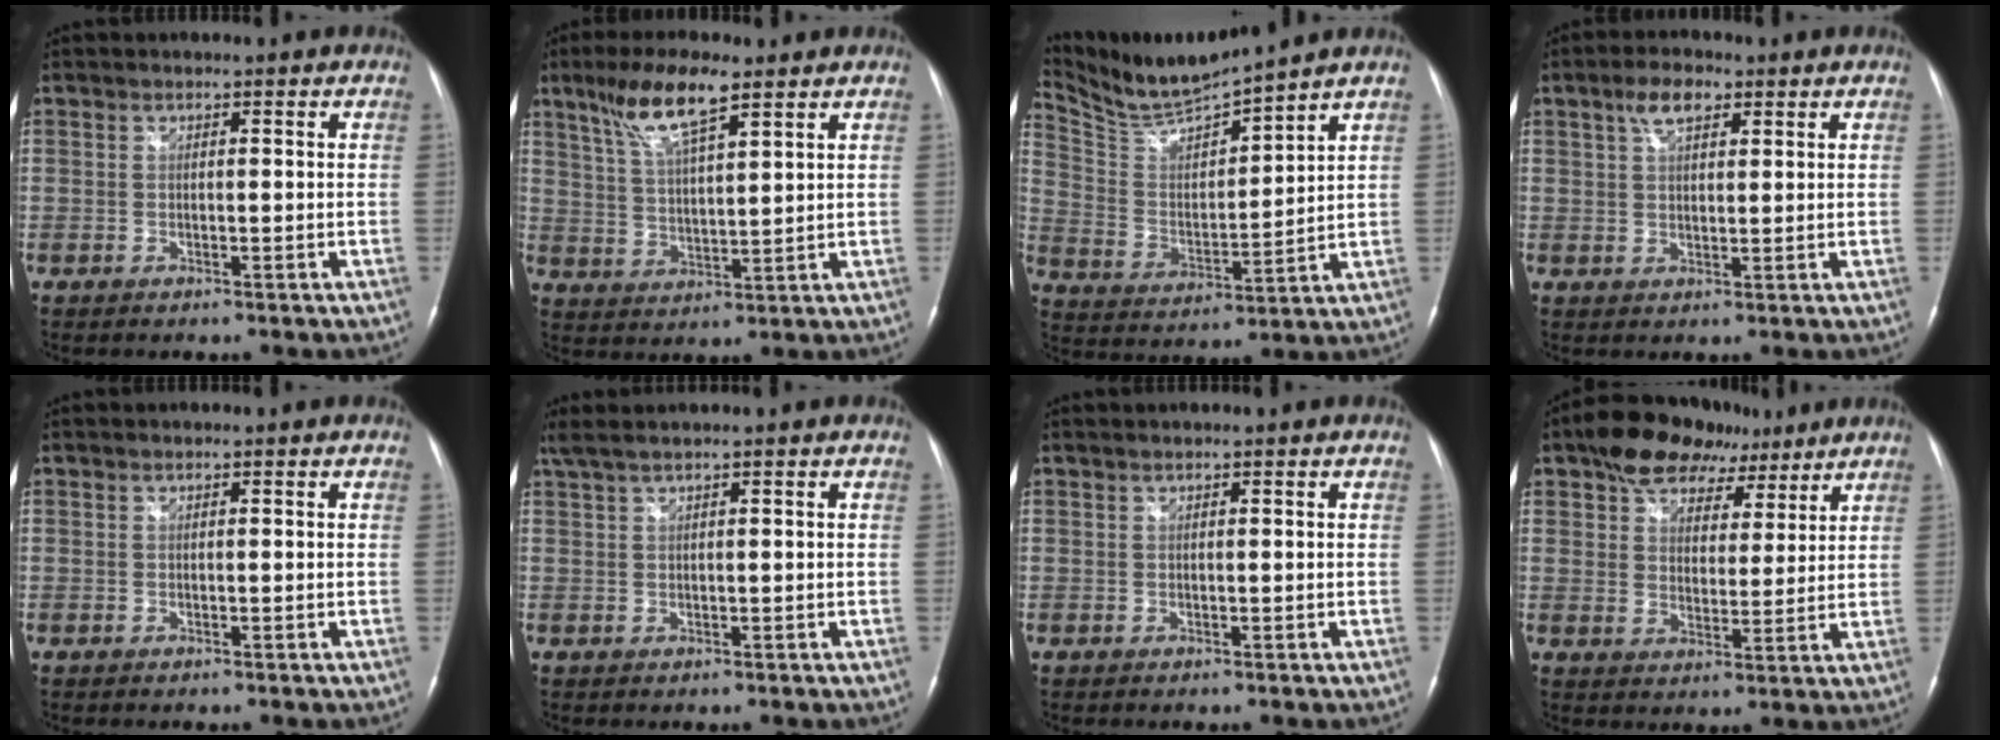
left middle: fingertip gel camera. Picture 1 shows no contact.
{"total": 9.5, "force": [6.2, 1.6, 7.0], "torque": [-0.142, 0.009, 0.118]}
{"total": 10.8, "force": [10.4, -1.4, 2.8], "torque": [-0.070, -0.002, 0.211]}
{"total": 4.6, "force": [2.6, 2.0, 3.2], "torque": [-0.066, 0.012, 0.049]}
{"total": 0.0}
{"total": 3.8, "force": [2.8, -0.3, 2.6], "torque": [-0.059, 0.032, 0.059]}
{"total": 0.7, "force": [0.6, -0.1, 0.3], "torque": [-0.010, 0.007, 0.015]}
{"total": 11.4, "force": [7.7, 6.6, 5.2], "torque": [-0.075, 0.029, 0.123]}